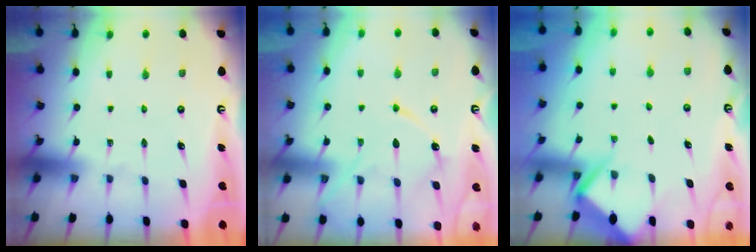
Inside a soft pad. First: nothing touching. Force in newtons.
{"total": 12.0, "press": 11.9, "slide": 1.1}
{"total": 4.3, "press": 4.3, "slide": 0.6}